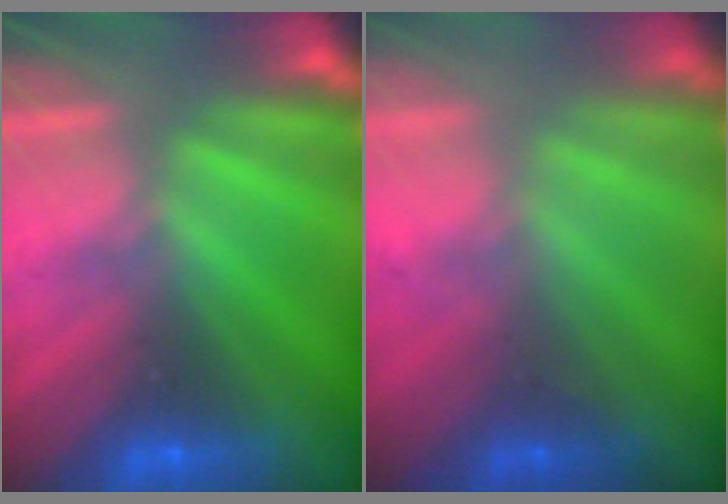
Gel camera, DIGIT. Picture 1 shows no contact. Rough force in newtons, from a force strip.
{"total": 1.1}